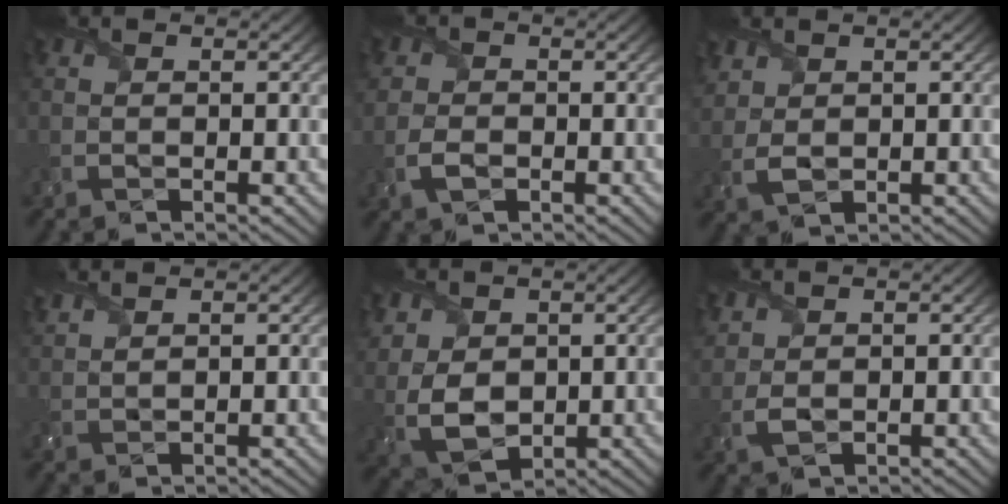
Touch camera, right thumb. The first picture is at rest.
{"total": 3.6, "force": [-1.0, 2.7, 2.1], "torque": [-0.053, -0.008, -0.026]}
{"total": 3.3, "force": [1.5, 2.4, 1.6], "torque": [-0.055, -0.003, 0.036]}
{"total": 2.7, "force": [2.4, 0.5, 1.2], "torque": [-0.032, 0.007, 0.050]}
{"total": 8.2, "force": [1.6, 6.2, 5.2], "torque": [-0.159, -0.005, 0.033]}
{"total": 2.8, "force": [1.4, 2.0, 1.4], "torque": [-0.046, -0.002, 0.032]}